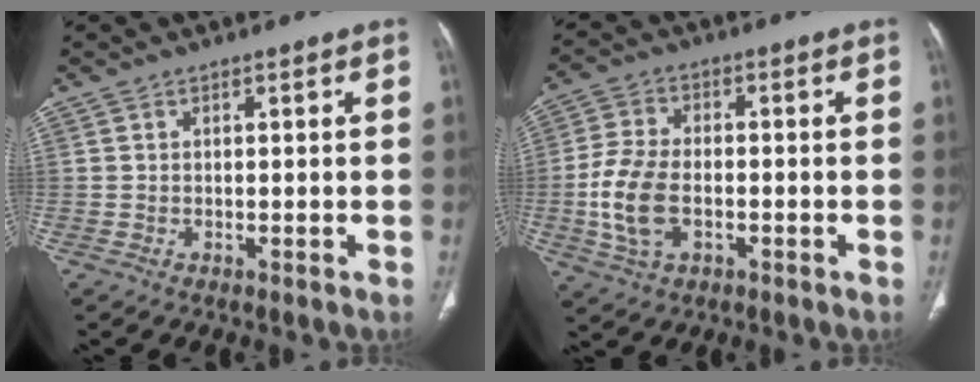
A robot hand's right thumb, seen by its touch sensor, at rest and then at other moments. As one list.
[{"total": 10.2, "force": [-2.1, 6.2, 7.8], "torque": [-0.166, 0.012, -0.040]}]